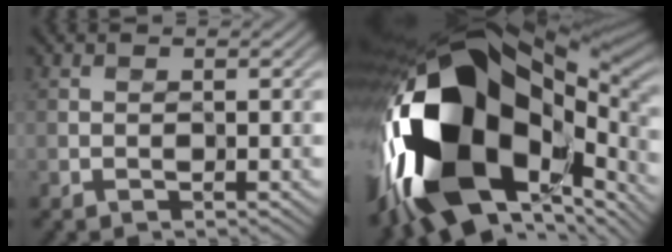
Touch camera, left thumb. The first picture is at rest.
{"total": 22.2, "force": [-4.5, 12.9, 17.5], "torque": [-0.373, -0.050, -0.060]}